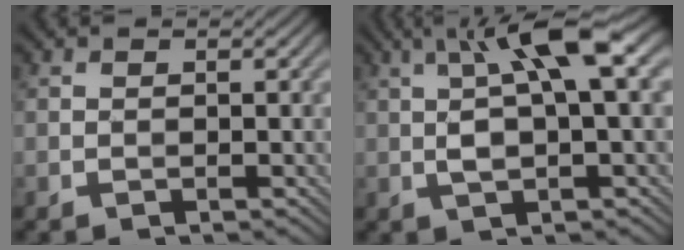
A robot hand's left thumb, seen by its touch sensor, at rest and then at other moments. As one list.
[{"total": 9.8, "force": [2.3, 3.1, 9.0], "torque": [-0.163, 0.018, 0.032]}]